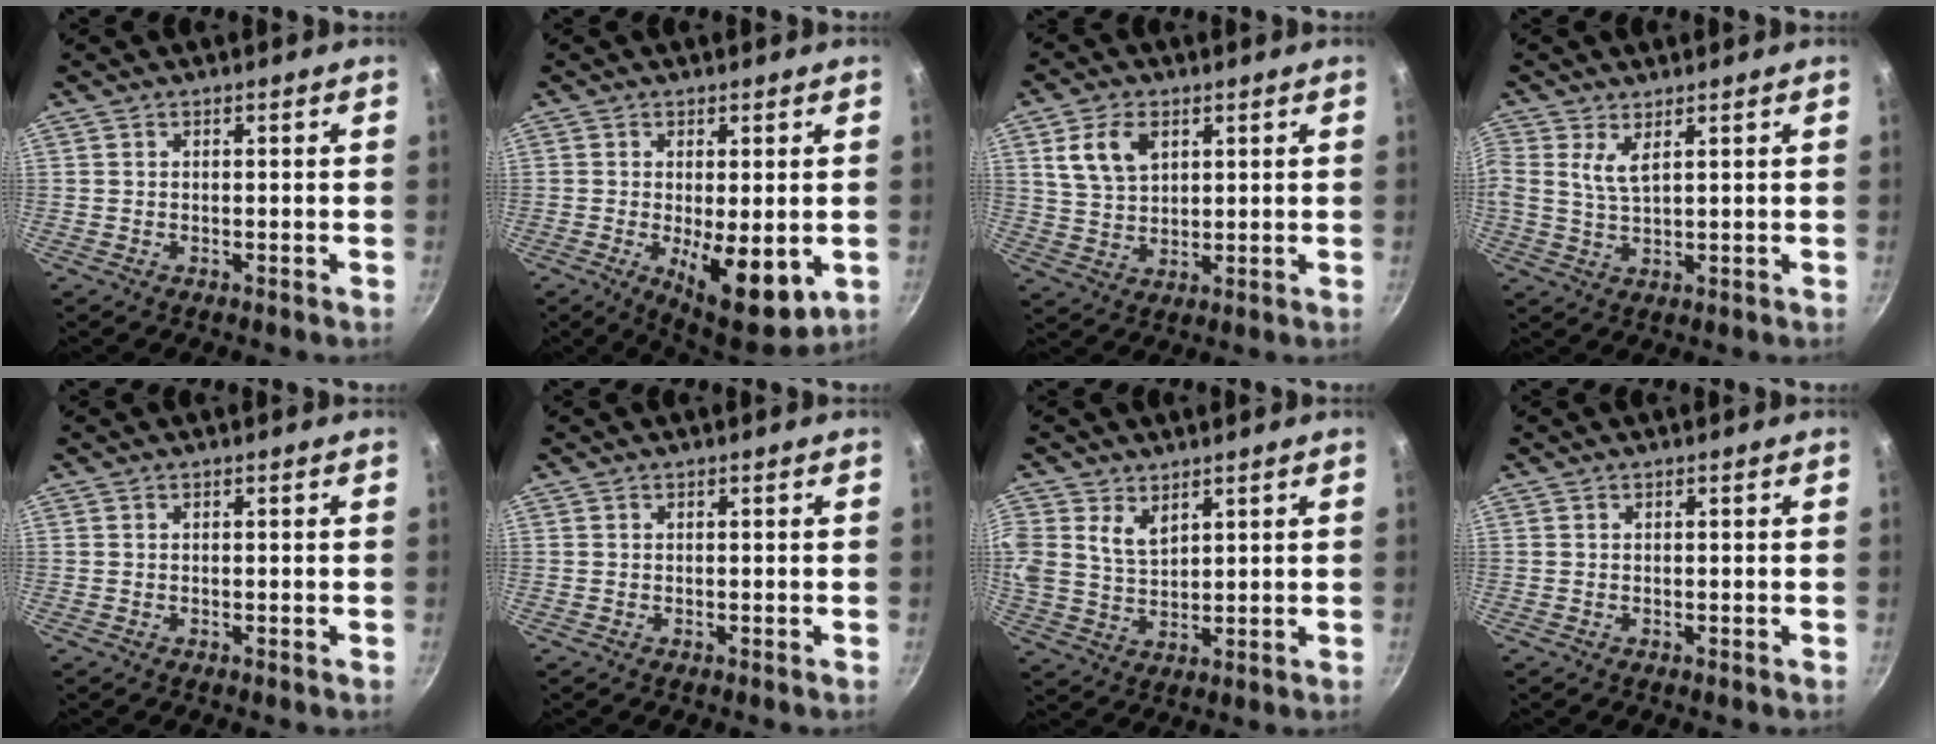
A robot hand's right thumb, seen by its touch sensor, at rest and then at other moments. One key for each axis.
{"total": 11.6, "fx": -2.6, "fy": 4.5, "fz": 10.4, "tx": -0.143, "ty": -0.025, "tz": -0.023}
{"total": 8.1, "fx": 3.4, "fy": 5.2, "fz": 5.3, "tx": -0.089, "ty": -0.010, "tz": 0.070}
{"total": 3.8, "fx": 1.7, "fy": 1.4, "fz": 3.1, "tx": -0.067, "ty": -0.006, "tz": 0.042}
{"total": 0.0}
{"total": 0.0}
{"total": 7.6, "fx": 3.8, "fy": 5.0, "fz": 4.4, "tx": -0.073, "ty": -0.016, "tz": 0.085}
{"total": 0.0}